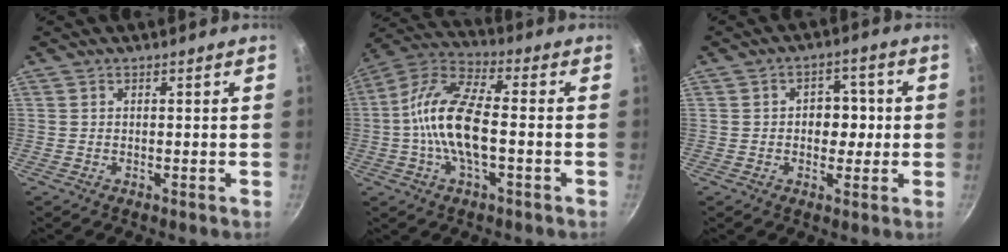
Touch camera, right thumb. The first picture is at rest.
{"total": 14.1, "force": [-1.9, 5.5, 12.9], "torque": [-0.246, 0.035, -0.055]}
{"total": 6.1, "force": [0.0, 4.7, 4.0], "torque": [-0.009, 0.010, -0.005]}